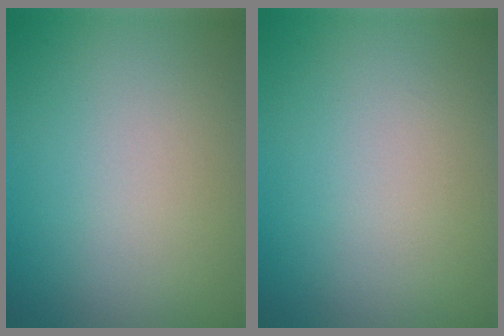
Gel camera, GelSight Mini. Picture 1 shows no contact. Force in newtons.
{"total": 0.0}